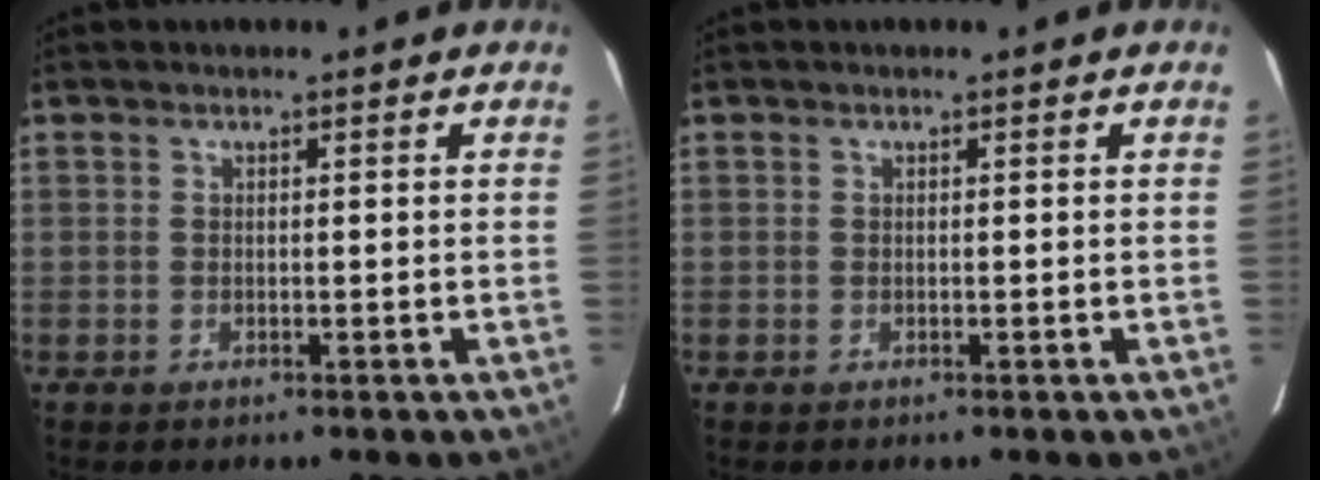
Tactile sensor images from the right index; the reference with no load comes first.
{"total": 0.0}